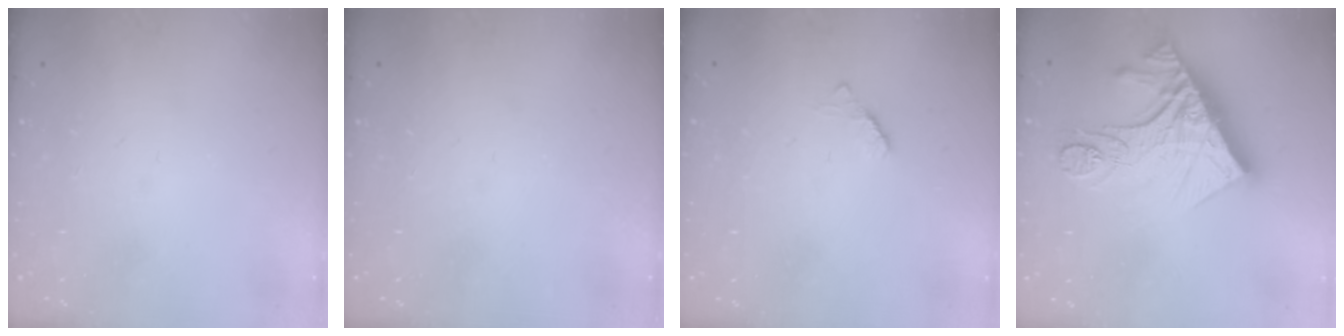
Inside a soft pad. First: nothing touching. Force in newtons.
{"total": 0.0}
{"total": 2.2, "press": 2.2, "slide": 0.3}
{"total": 17.1, "press": 17.1, "slide": 1.4}